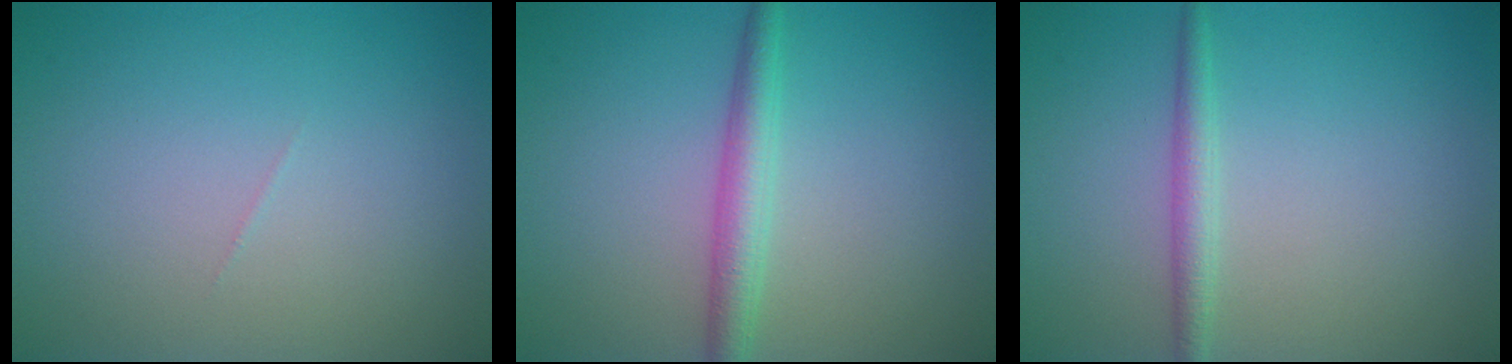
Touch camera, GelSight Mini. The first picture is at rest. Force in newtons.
{"total": 2.9, "press": 2.9, "slide": 0.1}
{"total": 1.8, "press": 1.8, "slide": 0.0}